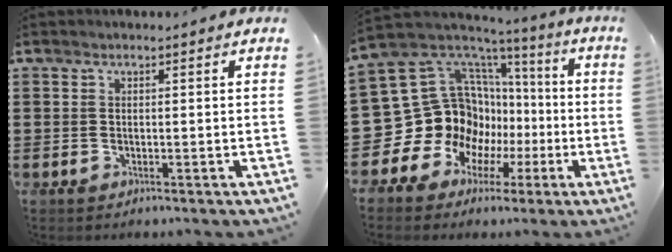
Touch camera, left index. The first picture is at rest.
{"total": 16.4, "force": [-1.5, 15.0, 6.4], "torque": [-0.183, -0.042, 0.012]}